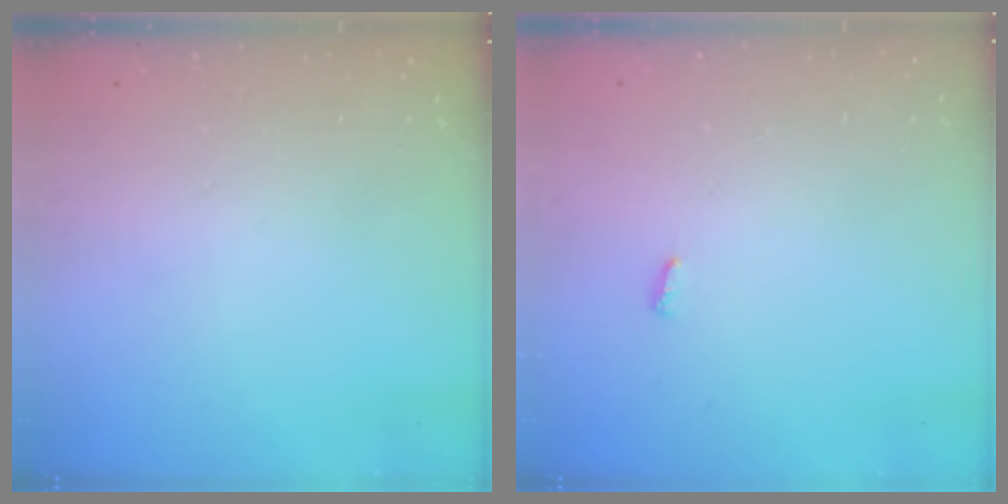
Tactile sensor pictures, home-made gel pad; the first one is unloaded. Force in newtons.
{"total": 2.8, "press": 2.8, "slide": 0.5}